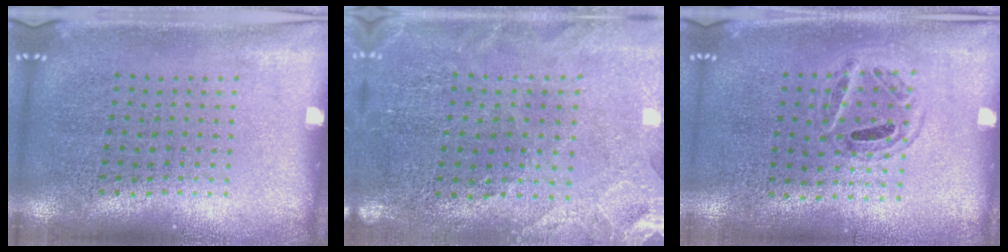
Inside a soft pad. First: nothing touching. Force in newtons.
{"total": 0.5, "press": 0.5, "slide": 0.2}
{"total": 0.9, "press": 0.8, "slide": 0.4}